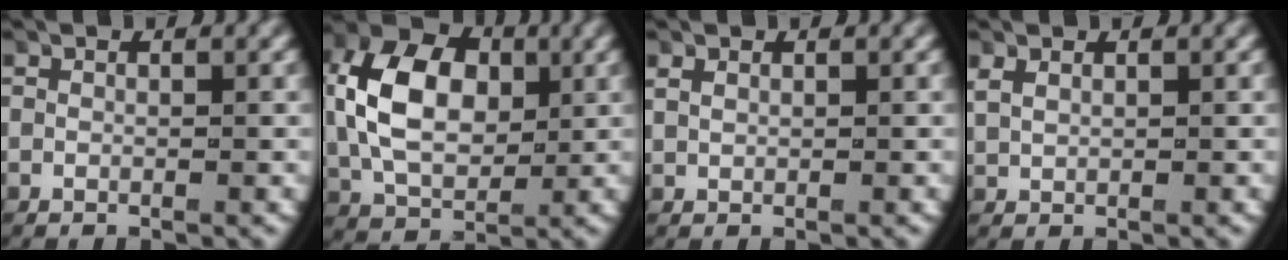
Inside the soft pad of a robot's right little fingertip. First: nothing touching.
{"total": 8.0, "force": [1.1, 5.5, 5.7], "torque": [-0.121, 0.001, 0.018]}
{"total": 0.8, "force": [0.6, 0.5, 0.4], "torque": [-0.010, 0.003, 0.015]}
{"total": 1.3, "force": [0.7, 0.9, 0.6], "torque": [-0.018, 0.003, 0.022]}